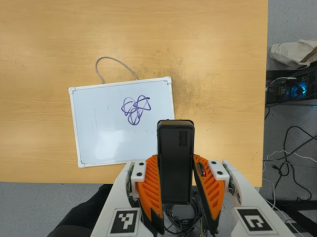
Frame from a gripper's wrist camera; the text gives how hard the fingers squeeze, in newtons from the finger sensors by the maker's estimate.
{"total": 3.7, "left": 2.2, "right": 5.3}